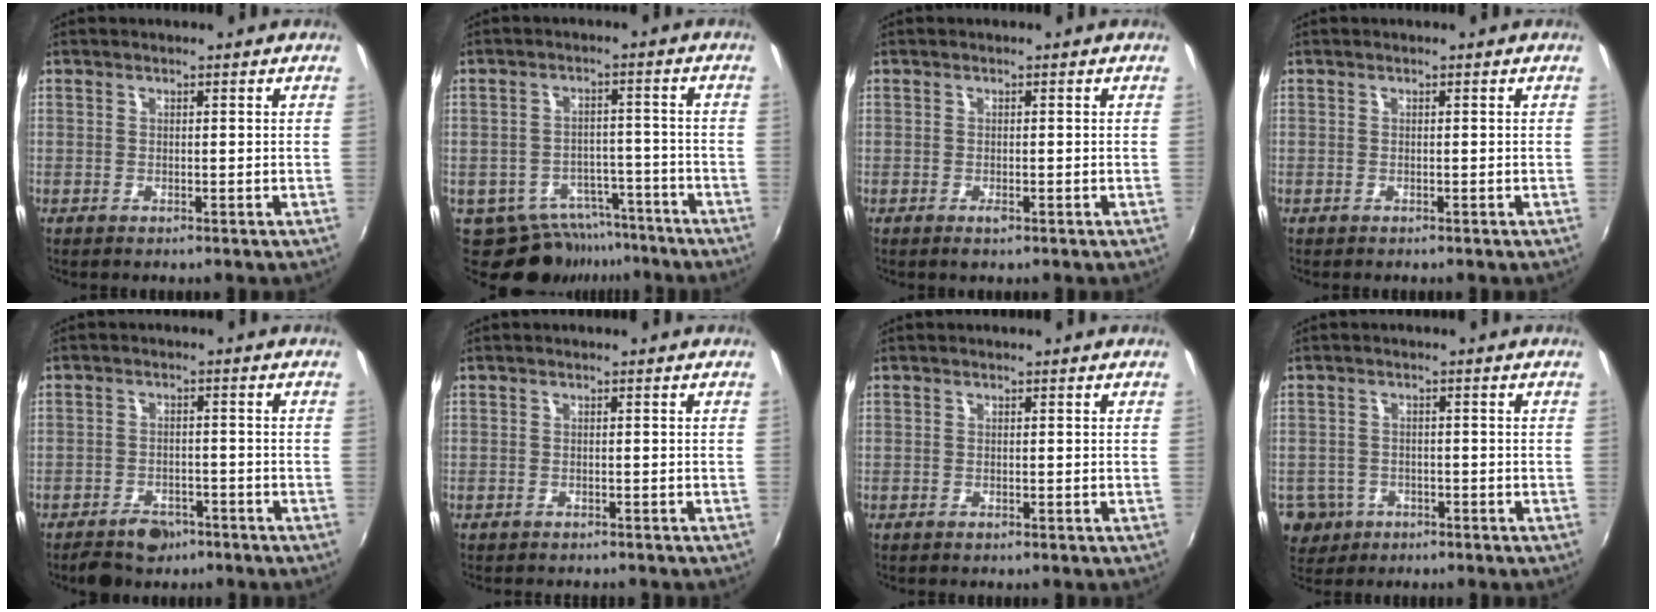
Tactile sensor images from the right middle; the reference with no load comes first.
{"total": 11.3, "force": [-9.3, 5.8, 2.8], "torque": [-0.058, 0.009, -0.122]}
{"total": 1.1, "force": [-0.7, 0.4, 0.7], "torque": [-0.012, -0.003, -0.012]}
{"total": 0.0}
{"total": 6.4, "force": [-5.0, 3.4, 2.3], "torque": [-0.065, 0.004, -0.070]}
{"total": 1.9, "force": [-1.8, 0.5, 0.4], "torque": [-0.016, -0.012, -0.026]}
{"total": 0.0}
{"total": 5.5, "force": [-2.5, 4.8, 1.3], "torque": [-0.041, 0.000, -0.036]}